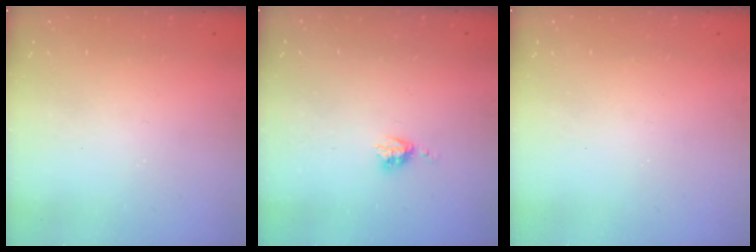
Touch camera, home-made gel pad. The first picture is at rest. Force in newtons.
{"total": 3.1, "press": 3.0, "slide": 0.4}
{"total": 0.0}